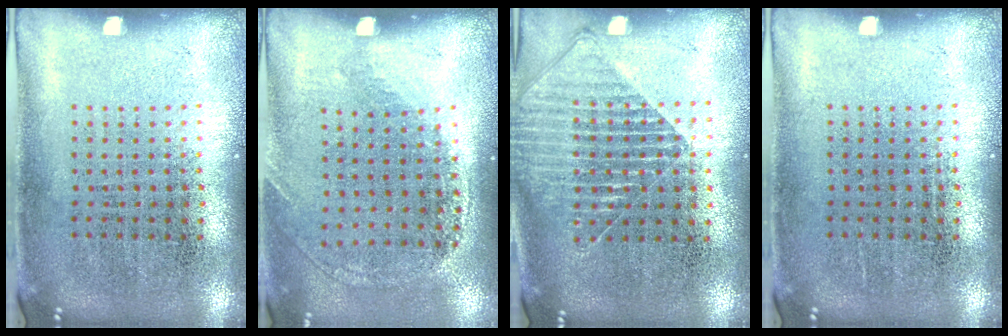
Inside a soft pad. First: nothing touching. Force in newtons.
{"total": 1.2, "press": 1.0, "slide": 0.7}
{"total": 1.6, "press": 1.4, "slide": 0.8}
{"total": 0.0}